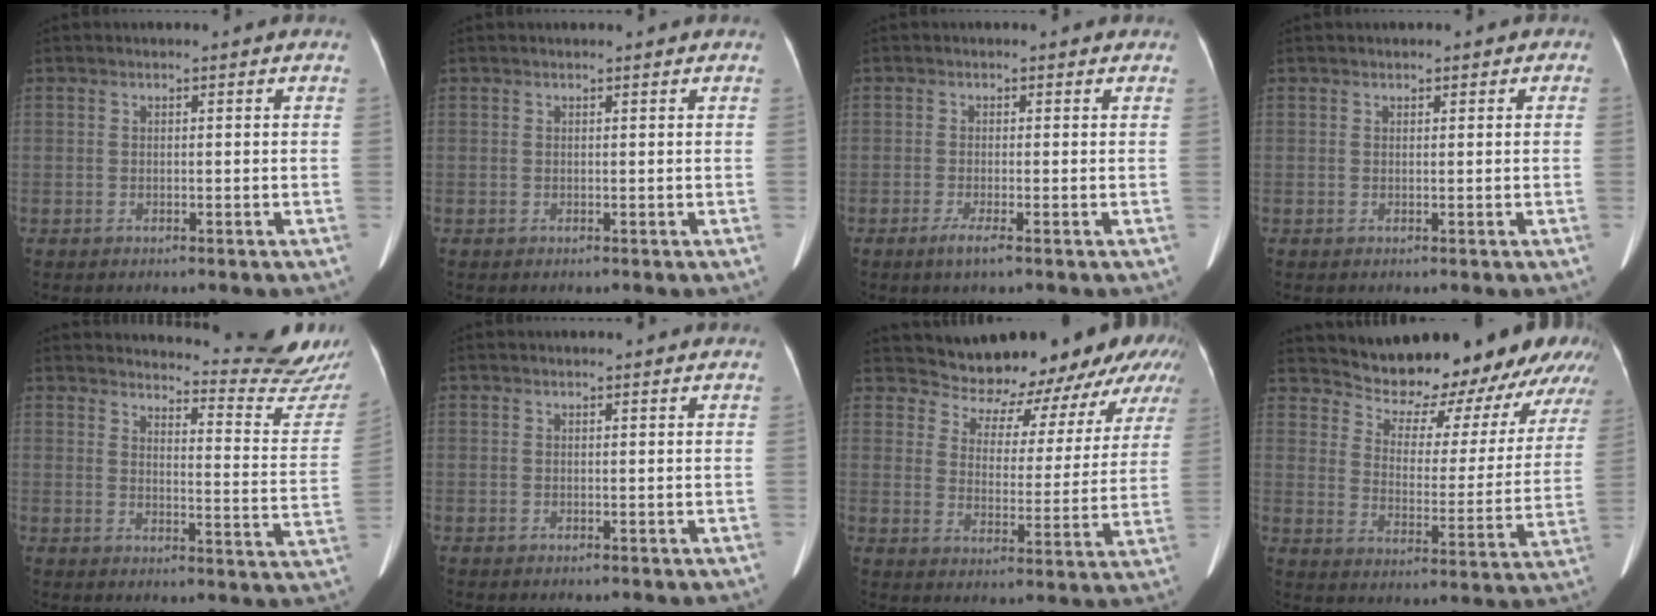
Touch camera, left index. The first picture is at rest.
{"total": 1.9, "force": [1.8, 0.0, 0.6], "torque": [-0.005, 0.002, 0.020]}
{"total": 2.3, "force": [-0.7, 0.3, 2.2], "torque": [-0.038, -0.012, -0.012]}
{"total": 0.9, "force": [0.3, 0.7, 0.4], "torque": [-0.003, -0.009, 0.001]}
{"total": 16.8, "force": [16.4, -0.8, 3.6], "torque": [-0.046, -0.145, 0.176]}
{"total": 2.3, "force": [2.2, 0.0, 0.7], "torque": [-0.006, 0.002, 0.024]}
{"total": 18.3, "force": [16.9, 5.8, 4.2], "torque": [-0.032, -0.040, 0.193]}
{"total": 25.1, "force": [22.8, 6.1, 8.5], "torque": [-0.115, -0.084, 0.277]}